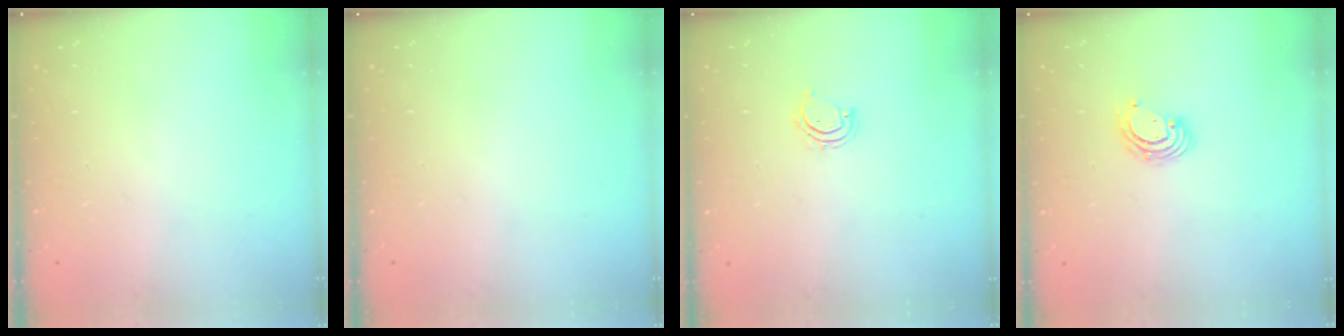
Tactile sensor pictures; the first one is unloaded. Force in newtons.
{"total": 0.0}
{"total": 3.8, "press": 3.8, "slide": 0.2}
{"total": 4.6, "press": 4.6, "slide": 0.2}